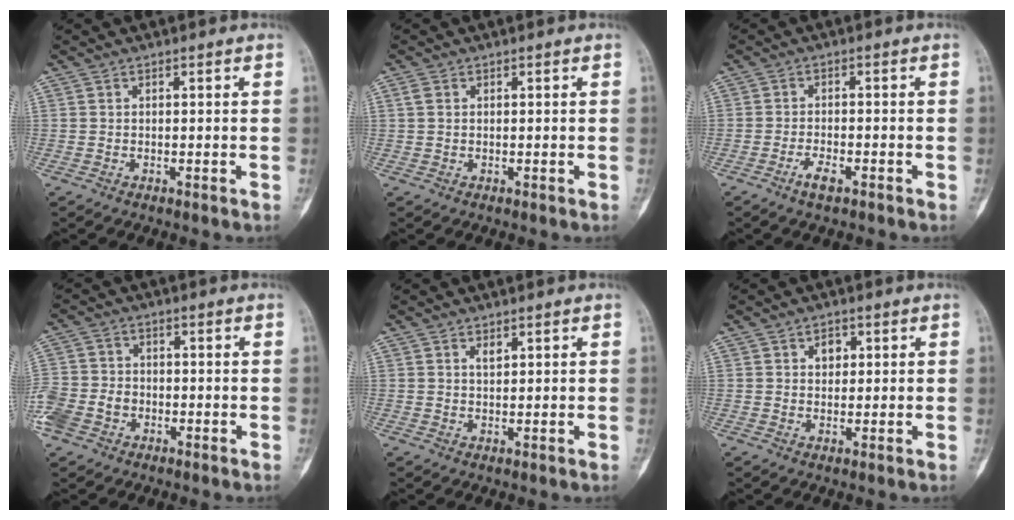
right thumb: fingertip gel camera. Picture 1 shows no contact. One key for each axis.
{"total": 1.5, "fx": 0.3, "fy": 1.2, "fz": 0.9, "tx": -0.019, "ty": 0.003, "tz": 0.006}
{"total": 3.2, "fx": -2.1, "fy": 1.3, "fz": 2.1, "tx": -0.038, "ty": 0.010, "tz": -0.040}
{"total": 9.1, "fx": -3.5, "fy": 7.3, "fz": 4.2, "tx": -0.088, "ty": 0.022, "tz": -0.065}
{"total": 1.5, "fx": 0.8, "fy": 0.9, "fz": 0.9, "tx": -0.004, "ty": -0.005, "tz": 0.015}
{"total": 2.8, "fx": 0.9, "fy": 2.2, "fz": 1.4, "tx": -0.001, "ty": -0.001, "tz": 0.012}